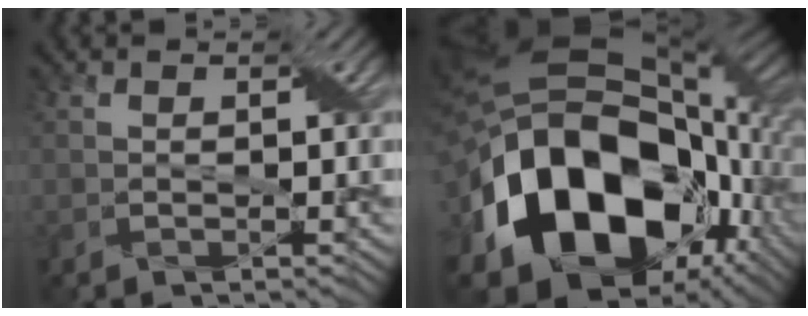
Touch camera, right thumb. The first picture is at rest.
{"total": 20.8, "force": [-4.7, 13.9, 14.8], "torque": [-0.315, -0.018, -0.075]}